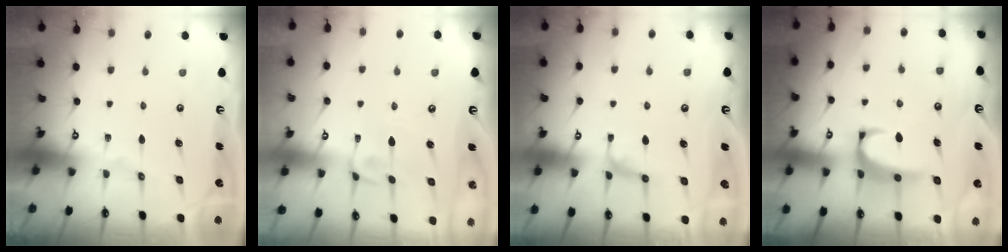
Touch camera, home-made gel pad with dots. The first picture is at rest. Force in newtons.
{"total": 3.0, "press": 2.9, "slide": 0.7}
{"total": 1.8, "press": 1.5, "slide": 1.0}
{"total": 3.3, "press": 3.2, "slide": 0.9}